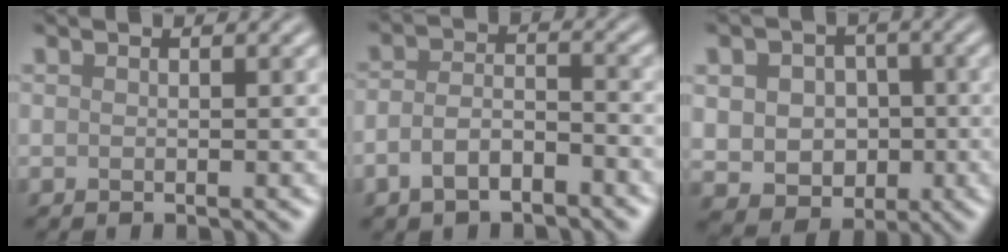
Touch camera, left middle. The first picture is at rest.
{"total": 3.6, "force": [-2.0, 1.8, 2.5], "torque": [-0.047, 0.003, -0.043]}
{"total": 7.1, "force": [-0.1, 5.9, 3.9], "torque": [-0.057, 0.007, -0.014]}